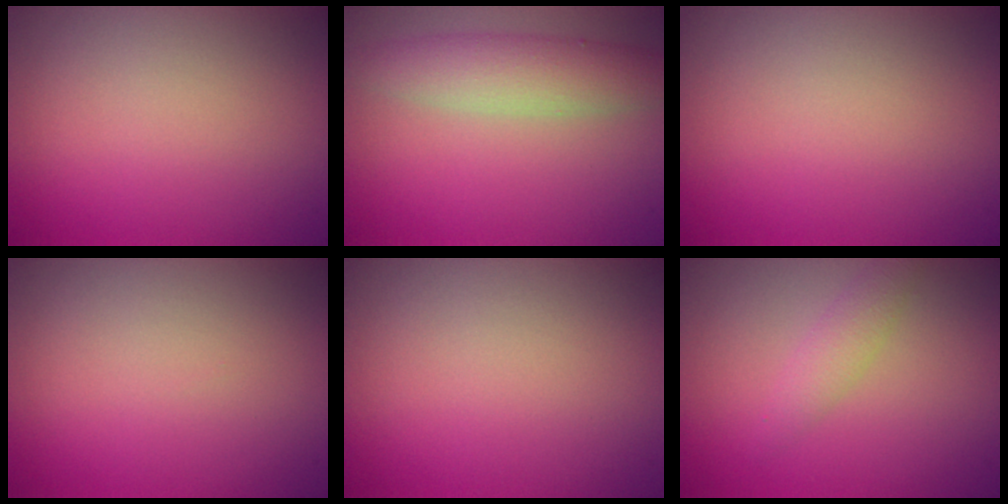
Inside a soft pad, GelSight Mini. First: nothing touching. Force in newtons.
{"total": 3.7, "press": 3.7, "slide": 0.1}
{"total": 0.0}
{"total": 0.0}
{"total": 0.0}
{"total": 1.7, "press": 1.7, "slide": 0.1}